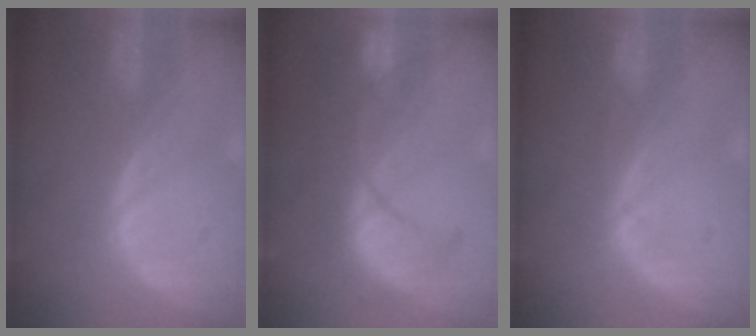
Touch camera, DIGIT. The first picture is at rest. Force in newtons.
{"total": 10.0, "press": 9.1, "slide": 4.2}
{"total": 1.1, "press": 1.1, "slide": 0.2}